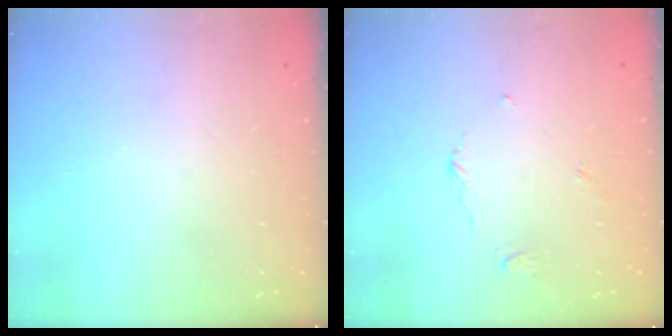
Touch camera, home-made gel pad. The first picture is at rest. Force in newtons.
{"total": 2.9, "press": 2.9, "slide": 0.3}